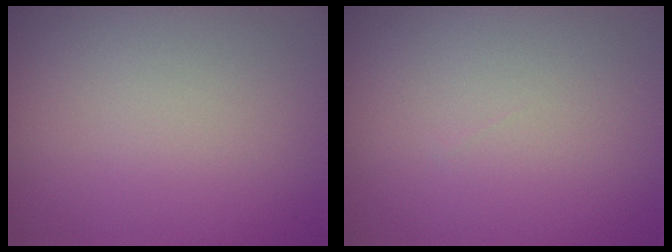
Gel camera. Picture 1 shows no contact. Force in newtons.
{"total": 0.0}